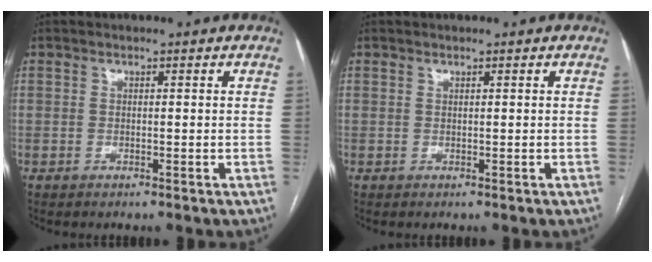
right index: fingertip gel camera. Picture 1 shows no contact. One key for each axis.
{"total": 0.0}